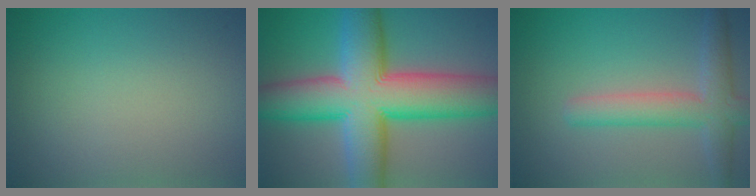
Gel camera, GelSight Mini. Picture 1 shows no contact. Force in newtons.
{"total": 14.0, "press": 14.0, "slide": 0.5}
{"total": 4.1, "press": 4.1, "slide": 0.2}